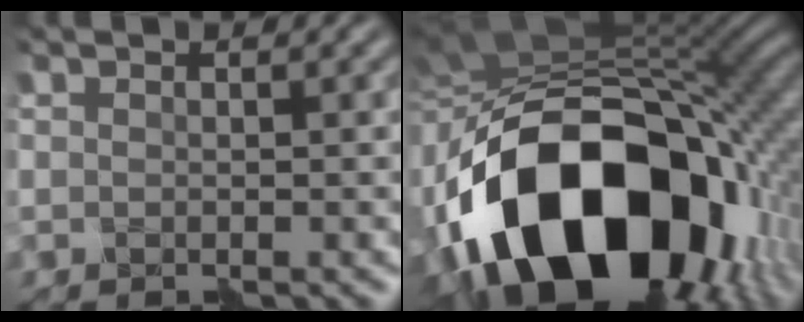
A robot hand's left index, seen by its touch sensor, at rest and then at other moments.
{"total": 20.5, "force": [-6.1, 13.0, 14.6], "torque": [-0.300, -0.024, -0.085]}